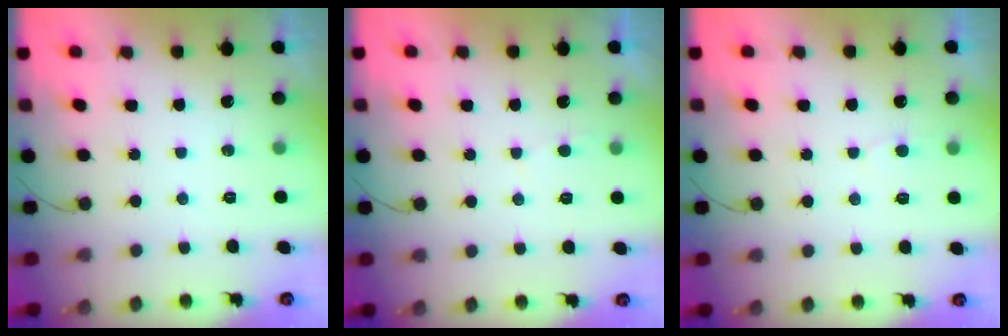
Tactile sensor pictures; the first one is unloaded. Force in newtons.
{"total": 2.1, "press": 2.1, "slide": 0.2}
{"total": 2.5, "press": 2.5, "slide": 0.1}